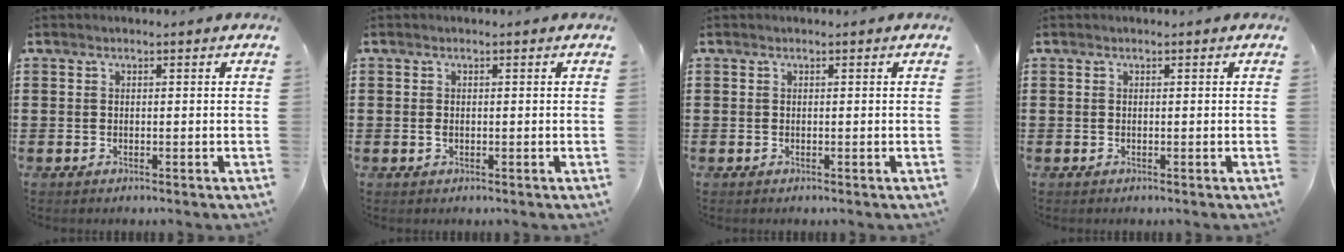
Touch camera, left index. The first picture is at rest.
{"total": 0.8, "force": [-0.1, 0.4, 0.6], "torque": [-0.015, 0.001, -0.003]}
{"total": 0.0}
{"total": 0.0}